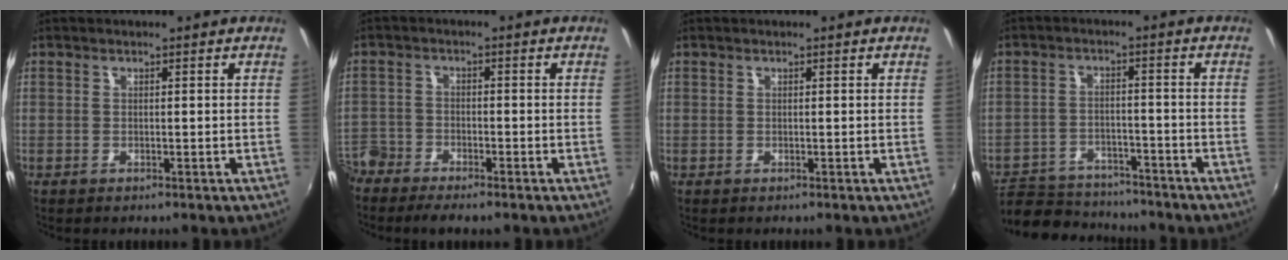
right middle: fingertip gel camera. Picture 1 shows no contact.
{"total": 7.9, "force": [-6.3, 3.9, 2.9], "torque": [-0.091, -0.017, -0.125]}
{"total": 0.0}
{"total": 14.9, "force": [-12.8, 5.8, 4.8], "torque": [-0.124, 0.001, -0.190]}